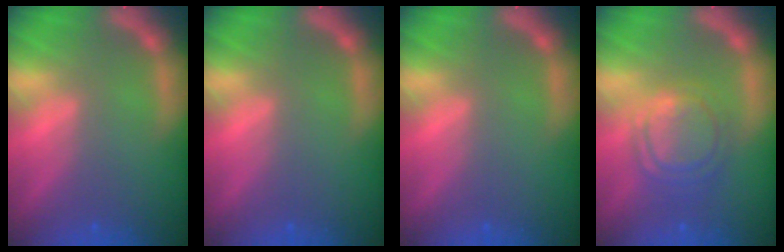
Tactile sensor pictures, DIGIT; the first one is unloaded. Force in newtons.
{"total": 0.0}
{"total": 0.0}
{"total": 6.1}